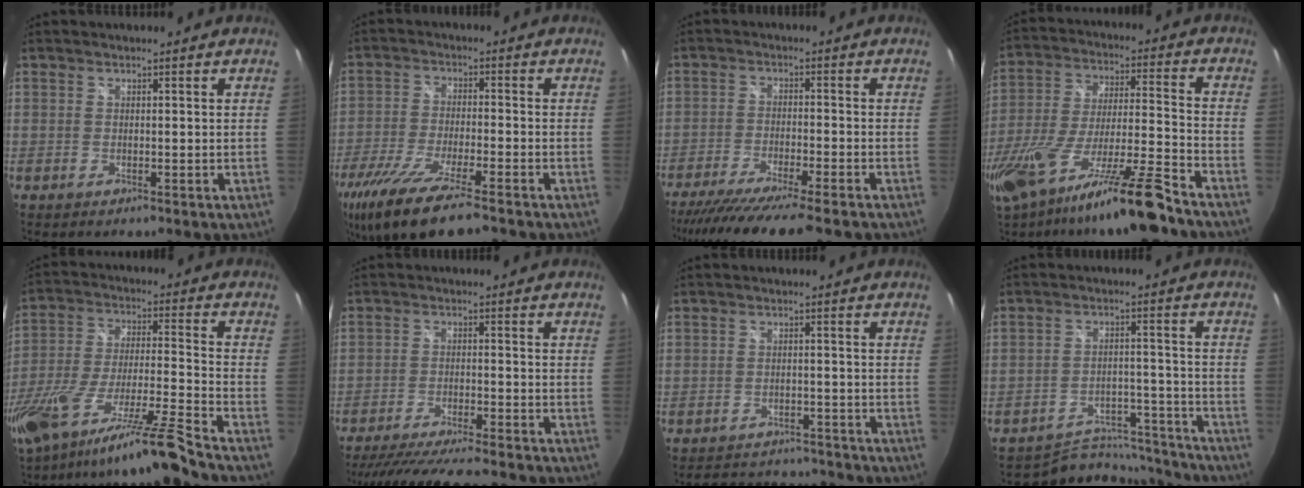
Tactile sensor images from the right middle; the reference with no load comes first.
{"total": 14.3, "force": [-10.6, 1.8, 9.4], "torque": [-0.201, -0.050, -0.193]}
{"total": 14.0, "force": [-11.8, 0.1, 7.6], "torque": [-0.149, -0.040, -0.191]}
{"total": 23.3, "force": [-16.7, 4.5, 15.7], "torque": [-0.294, -0.048, -0.267]}
{"total": 20.0, "force": [-15.7, -1.0, 12.2], "torque": [-0.217, -0.052, -0.270]}
{"total": 15.1, "force": [-13.3, 1.2, 7.0], "torque": [-0.139, -0.017, -0.212]}
{"total": 8.8, "force": [-8.2, 2.8, 1.8], "torque": [-0.045, 0.020, -0.110]}
{"total": 12.5, "force": [-11.8, 3.7, 1.7], "torque": [-0.036, 0.026, -0.162]}